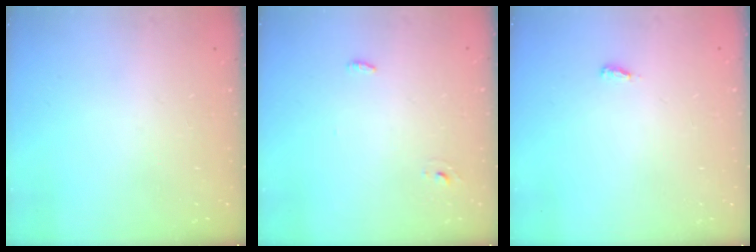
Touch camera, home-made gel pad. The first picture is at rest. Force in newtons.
{"total": 3.1, "press": 2.8, "slide": 1.2}
{"total": 2.6, "press": 2.4, "slide": 1.0}